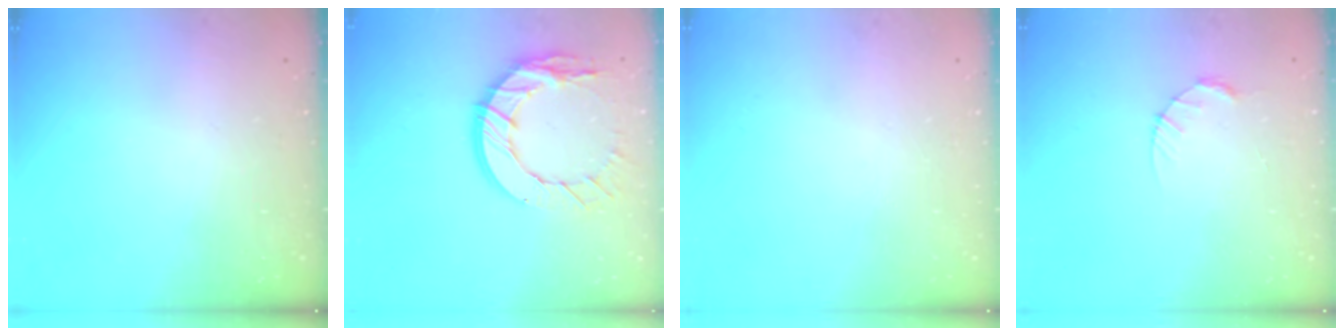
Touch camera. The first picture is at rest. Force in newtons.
{"total": 14.3, "press": 14.2, "slide": 1.4}
{"total": 0.0}
{"total": 3.4, "press": 3.4, "slide": 0.4}